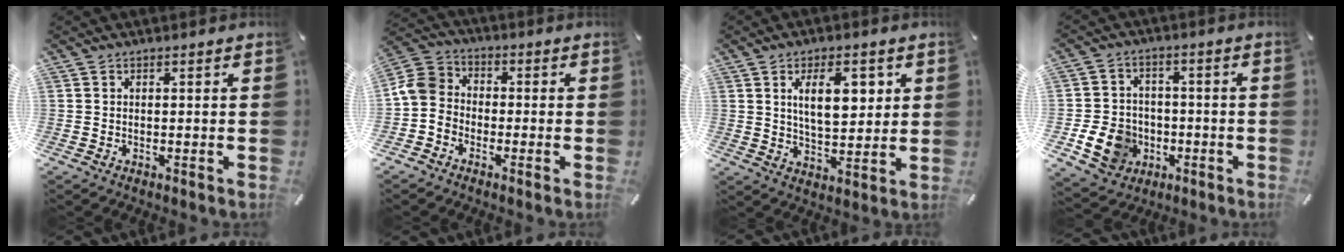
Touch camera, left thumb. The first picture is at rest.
{"total": 7.1, "force": [-2.1, 6.2, 2.8], "torque": [-0.075, 0.025, -0.041]}
{"total": 10.6, "force": [3.9, 5.4, 8.3], "torque": [-0.125, -0.006, 0.063]}
{"total": 10.3, "force": [-3.1, 8.7, 4.6], "torque": [-0.110, 0.021, -0.054]}